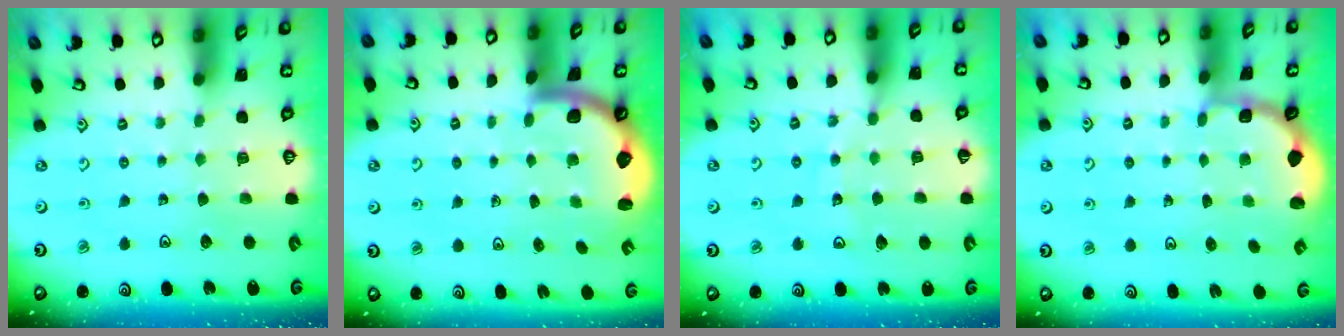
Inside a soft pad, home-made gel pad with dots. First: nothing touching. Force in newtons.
{"total": 2.3, "press": 2.3, "slide": 0.4}
{"total": 8.7, "press": 8.6, "slide": 1.1}
{"total": 1.9, "press": 1.8, "slide": 0.7}